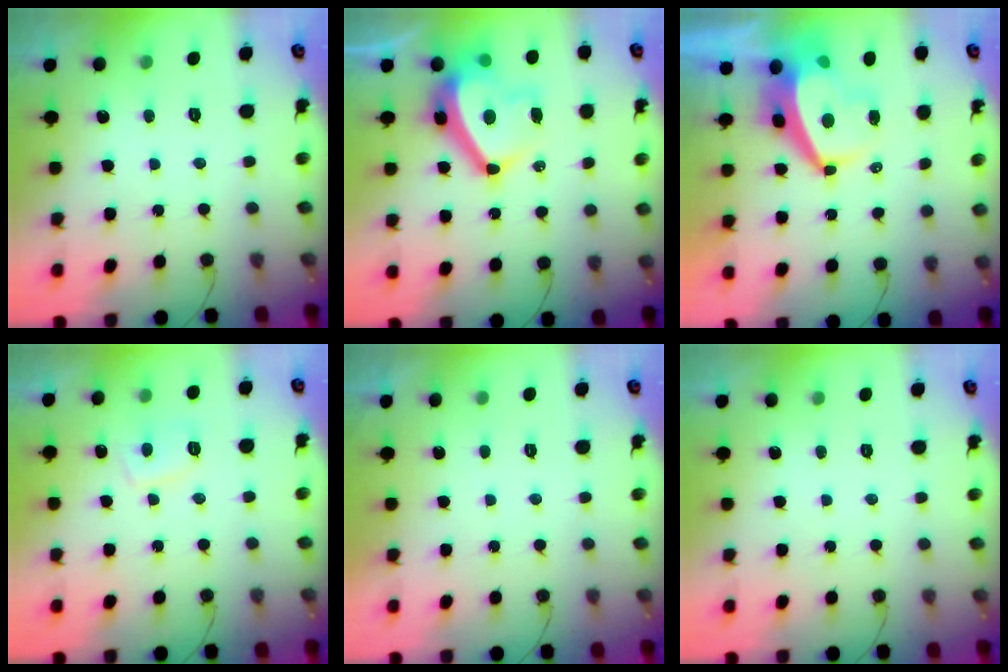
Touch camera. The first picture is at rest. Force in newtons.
{"total": 13.0, "press": 12.7, "slide": 2.8}
{"total": 9.1, "press": 9.1, "slide": 1.0}
{"total": 4.5, "press": 4.4, "slide": 0.9}
{"total": 2.3, "press": 2.3, "slide": 0.3}
{"total": 0.0}